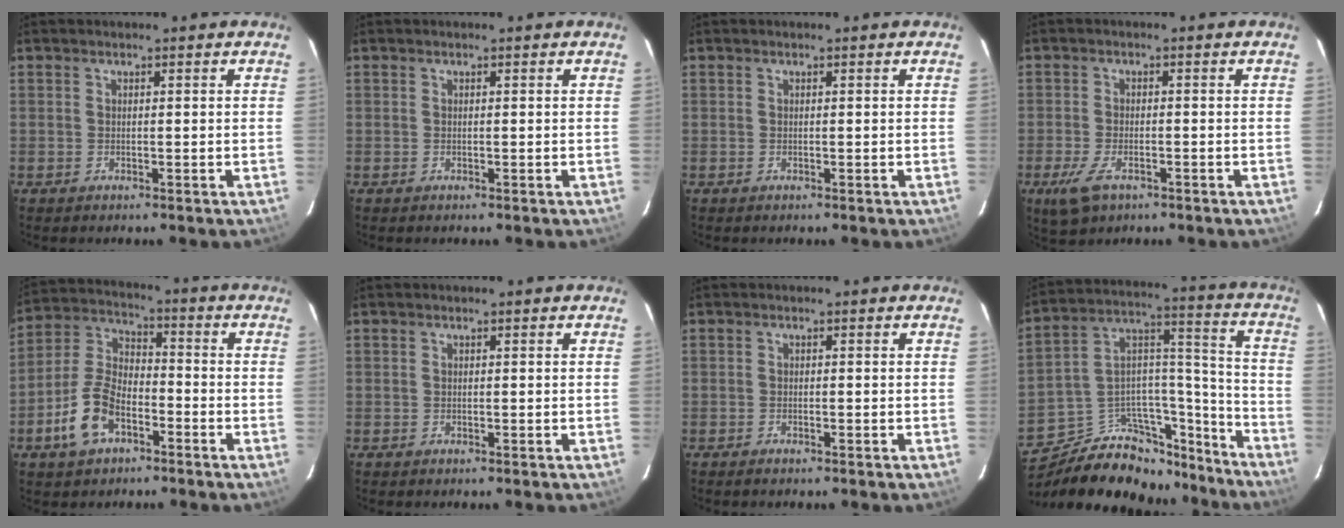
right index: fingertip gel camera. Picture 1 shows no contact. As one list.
[{"total": 0.0}, {"total": 0.0}, {"total": 6.0, "force": [-3.3, 3.0, 4.1], "torque": [-0.104, -0.014, -0.058]}, {"total": 11.1, "force": [-5.7, 6.1, 7.3], "torque": [-0.160, 0.018, -0.106]}, {"total": 0.0}, {"total": 0.7, "force": [-0.6, 0.2, 0.2], "torque": [-0.006, 0.000, -0.013]}, {"total": 23.9, "force": [-18.6, 11.8, 9.2], "torque": [-0.170, 0.084, -0.263]}]